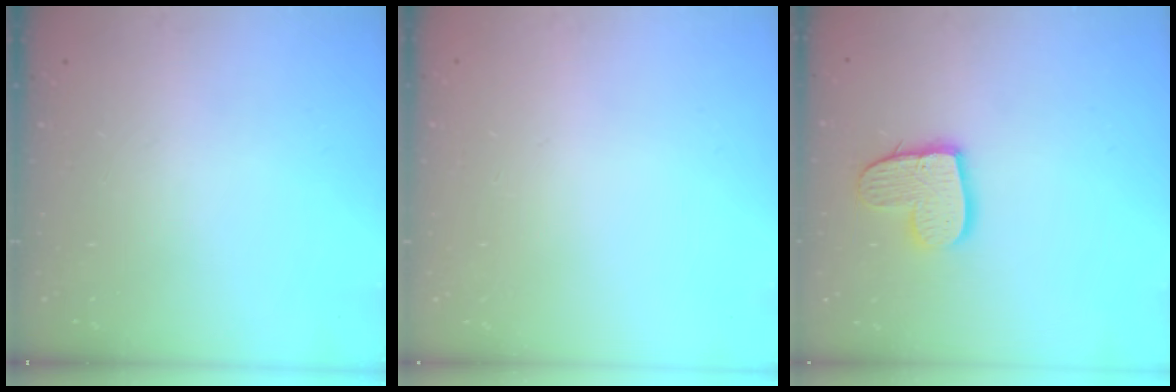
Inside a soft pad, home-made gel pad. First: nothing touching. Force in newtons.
{"total": 0.8, "press": 0.4, "slide": 0.7}
{"total": 12.6, "press": 12.5, "slide": 1.0}